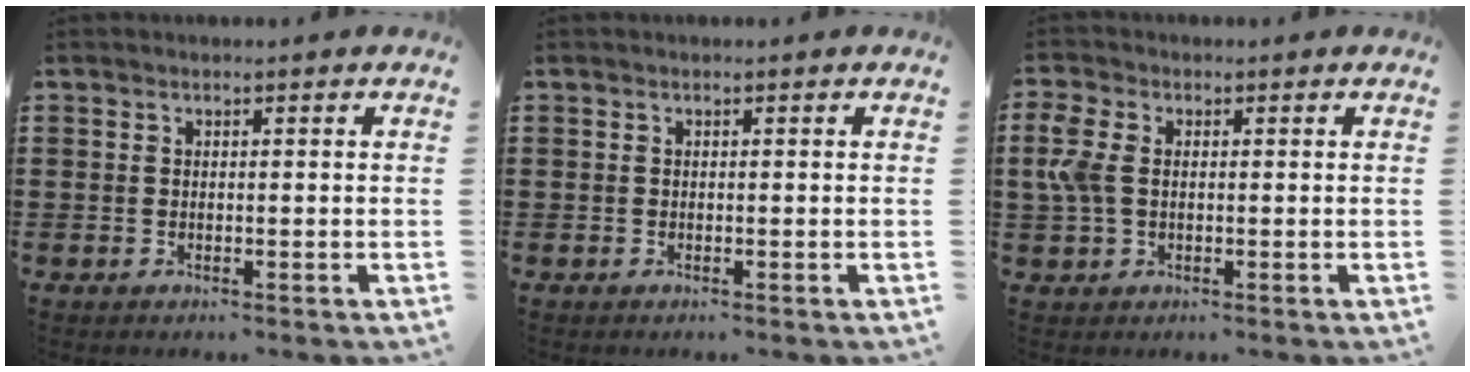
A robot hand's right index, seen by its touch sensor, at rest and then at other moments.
{"total": 0.0}
{"total": 5.2, "force": [0.4, 3.3, 3.9], "torque": [-0.118, -0.002, -0.003]}